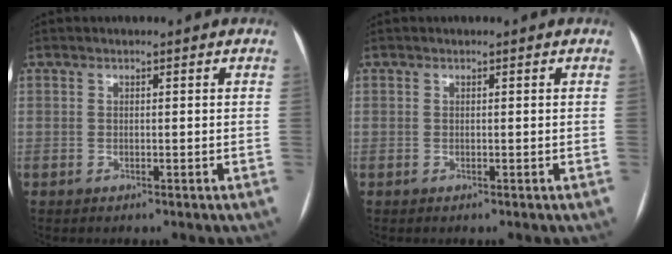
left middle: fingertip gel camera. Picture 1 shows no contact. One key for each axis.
{"total": 0.0}